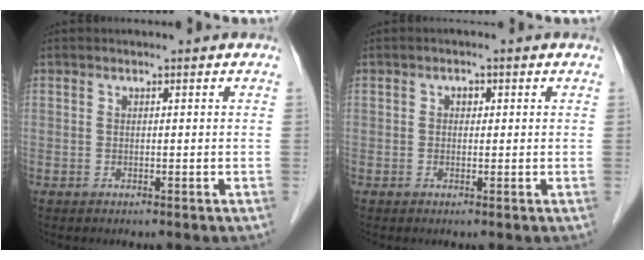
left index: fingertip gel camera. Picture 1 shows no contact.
{"total": 1.1, "force": [0.2, 0.8, 0.6], "torque": [-0.007, 0.004, 0.000]}